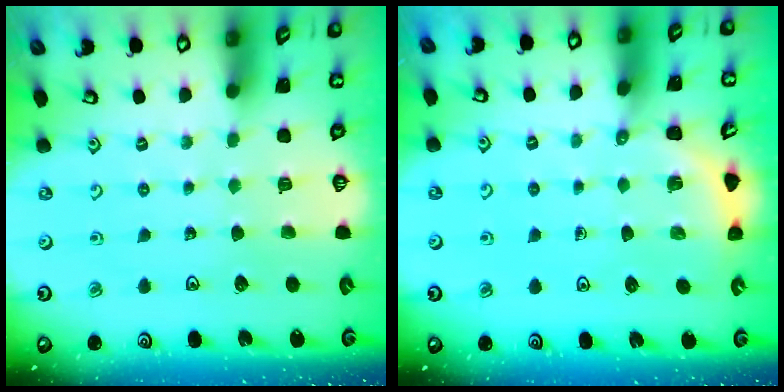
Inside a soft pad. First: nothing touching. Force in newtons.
{"total": 2.7, "press": 2.7, "slide": 0.2}